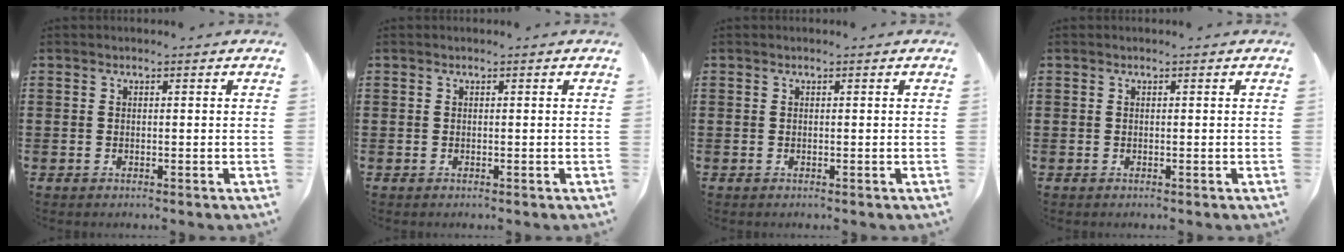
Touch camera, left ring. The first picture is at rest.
{"total": 0.0}
{"total": 0.0}
{"total": 0.0}